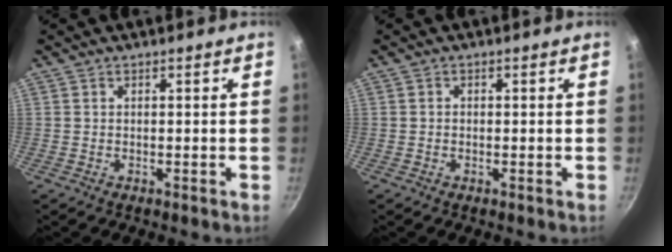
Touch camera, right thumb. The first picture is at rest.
{"total": 0.7, "force": [0.0, 0.6, 0.3], "torque": [-0.004, 0.005, 0.000]}